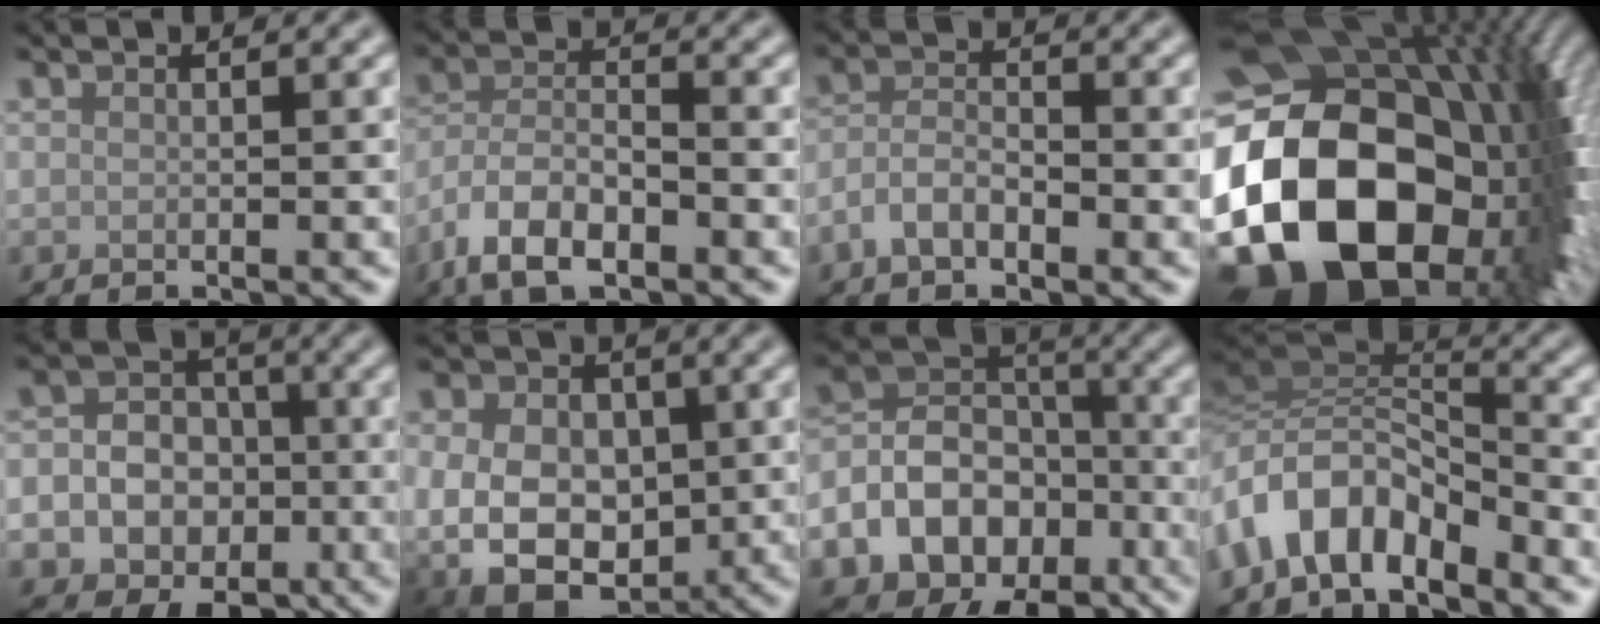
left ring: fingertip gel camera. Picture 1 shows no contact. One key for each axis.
{"total": 6.1, "fx": -3.9, "fy": 2.5, "fz": 3.9, "tx": -0.072, "ty": 0.001, "tz": -0.084}
{"total": 3.3, "fx": -1.7, "fy": 1.5, "fz": 2.3, "tx": -0.044, "ty": 0.003, "tz": -0.038}
{"total": 23.5, "fx": -3.1, "fy": 17.4, "fz": 15.5, "tx": -0.320, "ty": -0.050, "tz": -0.034}
{"total": 10.5, "fx": -3.1, "fy": 9.2, "fz": 4.1, "tx": -0.058, "ty": -0.014, "tz": -0.068}
{"total": 14.8, "fx": -1.5, "fy": 11.8, "fz": 8.9, "tx": -0.148, "ty": 0.001, "tz": -0.048}
{"total": 11.6, "fx": -5.1, "fy": 8.6, "fz": 5.8, "tx": -0.123, "ty": -0.005, "tz": -0.099}
{"total": 6.2, "fx": -4.0, "fy": 2.7, "fz": 4.0, "tx": -0.060, "ty": 0.007, "tz": -0.081}